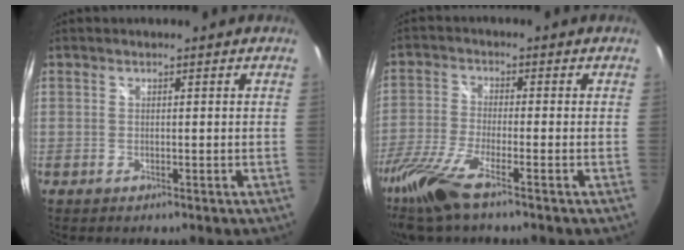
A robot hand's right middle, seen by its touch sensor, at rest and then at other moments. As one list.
[{"total": 11.5, "force": [-8.3, 1.2, 7.9], "torque": [-0.186, -0.041, -0.162]}]